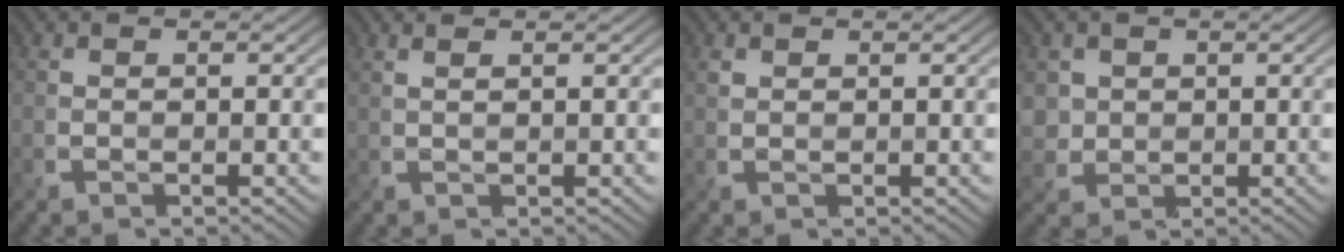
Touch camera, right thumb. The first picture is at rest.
{"total": 1.6, "force": [1.1, 0.5, 1.1], "torque": [-0.012, 0.000, 0.011]}
{"total": 0.6, "force": [0.6, 0.3, 0.1], "torque": [-0.011, -0.004, 0.015]}
{"total": 2.8, "force": [1.0, 2.5, 0.3], "torque": [-0.024, -0.006, 0.024]}